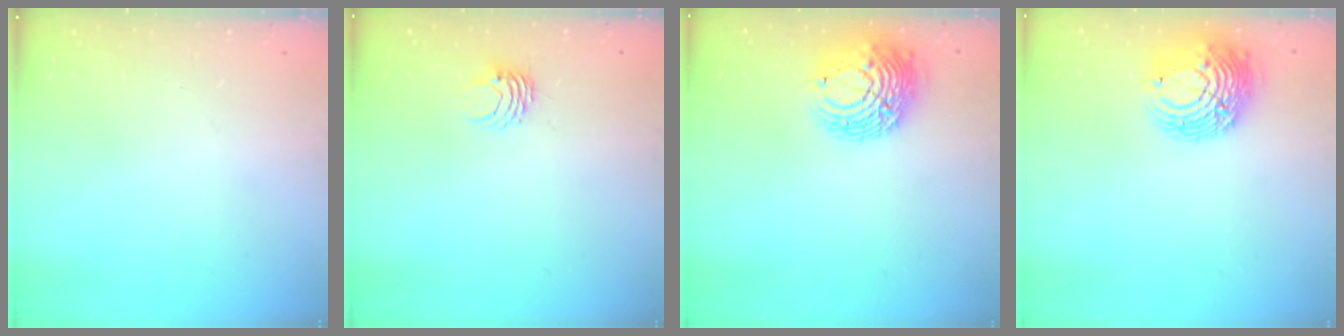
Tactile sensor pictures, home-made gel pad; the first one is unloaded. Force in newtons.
{"total": 3.9, "press": 3.9, "slide": 0.3}
{"total": 12.6, "press": 12.5, "slide": 1.4}
{"total": 12.6, "press": 12.5, "slide": 1.4}